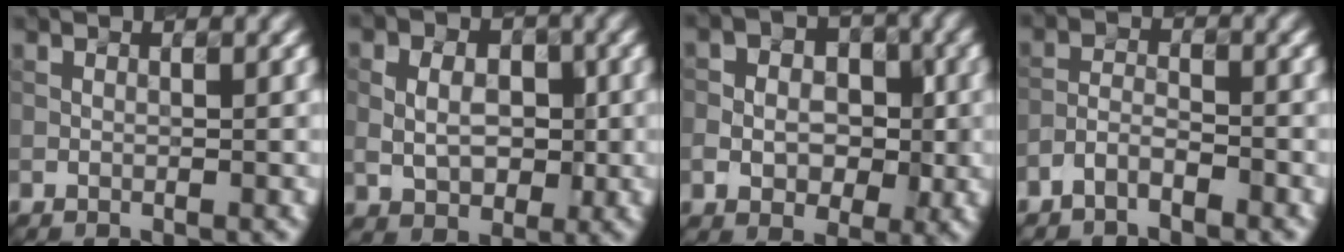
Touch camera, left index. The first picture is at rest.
{"total": 5.9, "force": [1.1, 4.7, 3.4], "torque": [-0.036, 0.028, 0.002]}
{"total": 5.1, "force": [-0.3, 4.1, 3.0], "torque": [-0.032, 0.010, -0.009]}
{"total": 2.2, "force": [-1.8, 0.8, 0.8], "torque": [-0.020, 0.010, -0.038]}